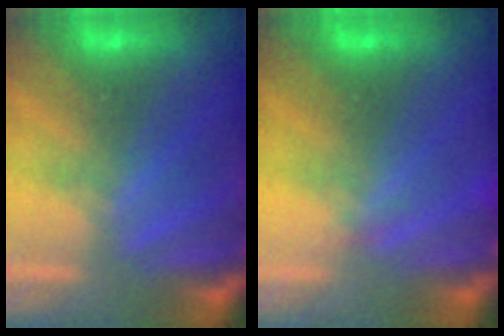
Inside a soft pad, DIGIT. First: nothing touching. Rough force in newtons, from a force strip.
{"total": 3.8}